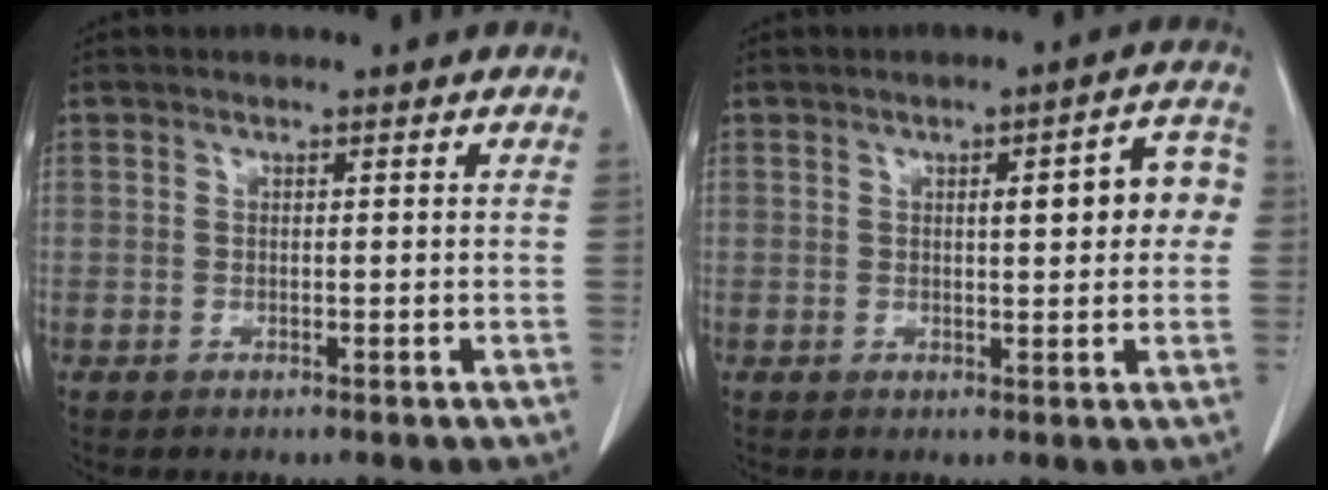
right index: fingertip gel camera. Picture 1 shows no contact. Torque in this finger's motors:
{"motor_torque": [0.15, 0.08, 0.16, 0.03]}